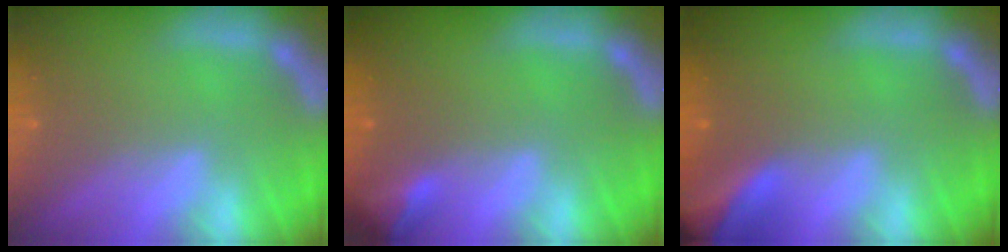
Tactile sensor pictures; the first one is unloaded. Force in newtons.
{"total": 2.4}
{"total": 7.9}